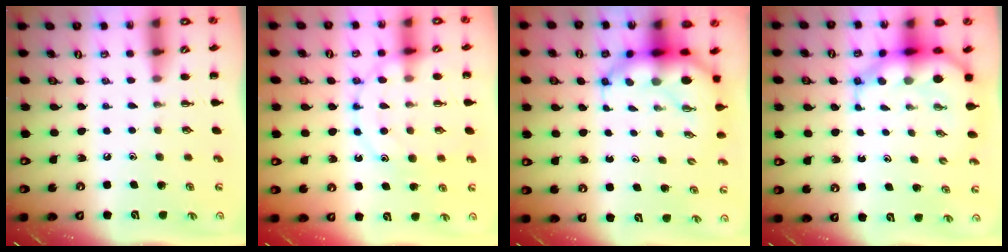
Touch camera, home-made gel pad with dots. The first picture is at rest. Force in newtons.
{"total": 15.1, "press": 15.0, "slide": 1.4}
{"total": 8.0, "press": 7.7, "slide": 2.2}
{"total": 8.4, "press": 8.1, "slide": 2.2}